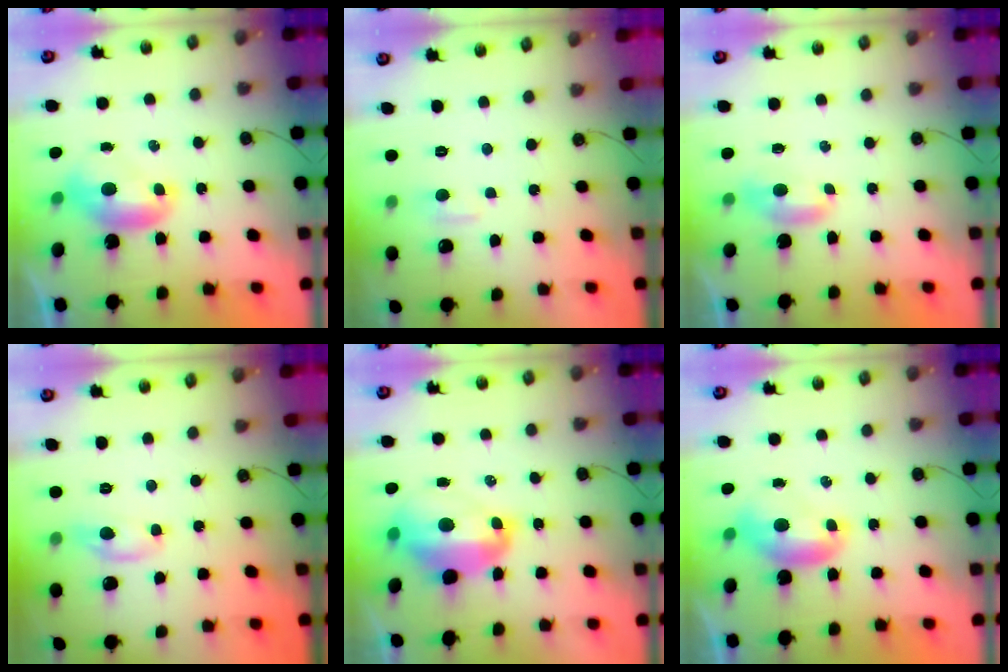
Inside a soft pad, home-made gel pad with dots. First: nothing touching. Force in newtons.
{"total": 1.0, "press": 0.6, "slide": 0.8}
{"total": 3.0, "press": 2.9, "slide": 0.4}
{"total": 1.9, "press": 1.9, "slide": 0.2}
{"total": 6.6, "press": 6.5, "slide": 1.1}
{"total": 0.0}